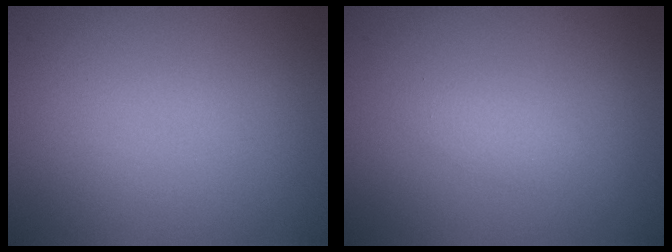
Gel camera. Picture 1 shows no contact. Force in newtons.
{"total": 1.1, "press": 1.1, "slide": 0.0}